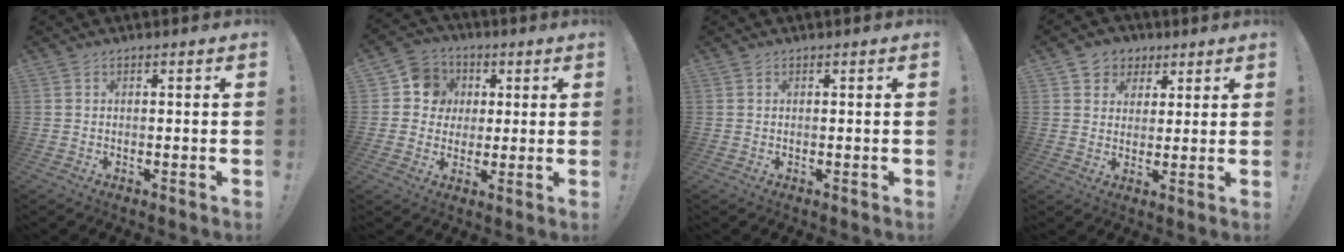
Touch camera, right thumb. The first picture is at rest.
{"total": 9.4, "force": [1.1, 9.0, 2.4], "torque": [-0.032, 0.005, 0.027]}
{"total": 0.0}
{"total": 6.4, "force": [2.5, 5.9, 0.8], "torque": [-0.006, -0.015, 0.049]}